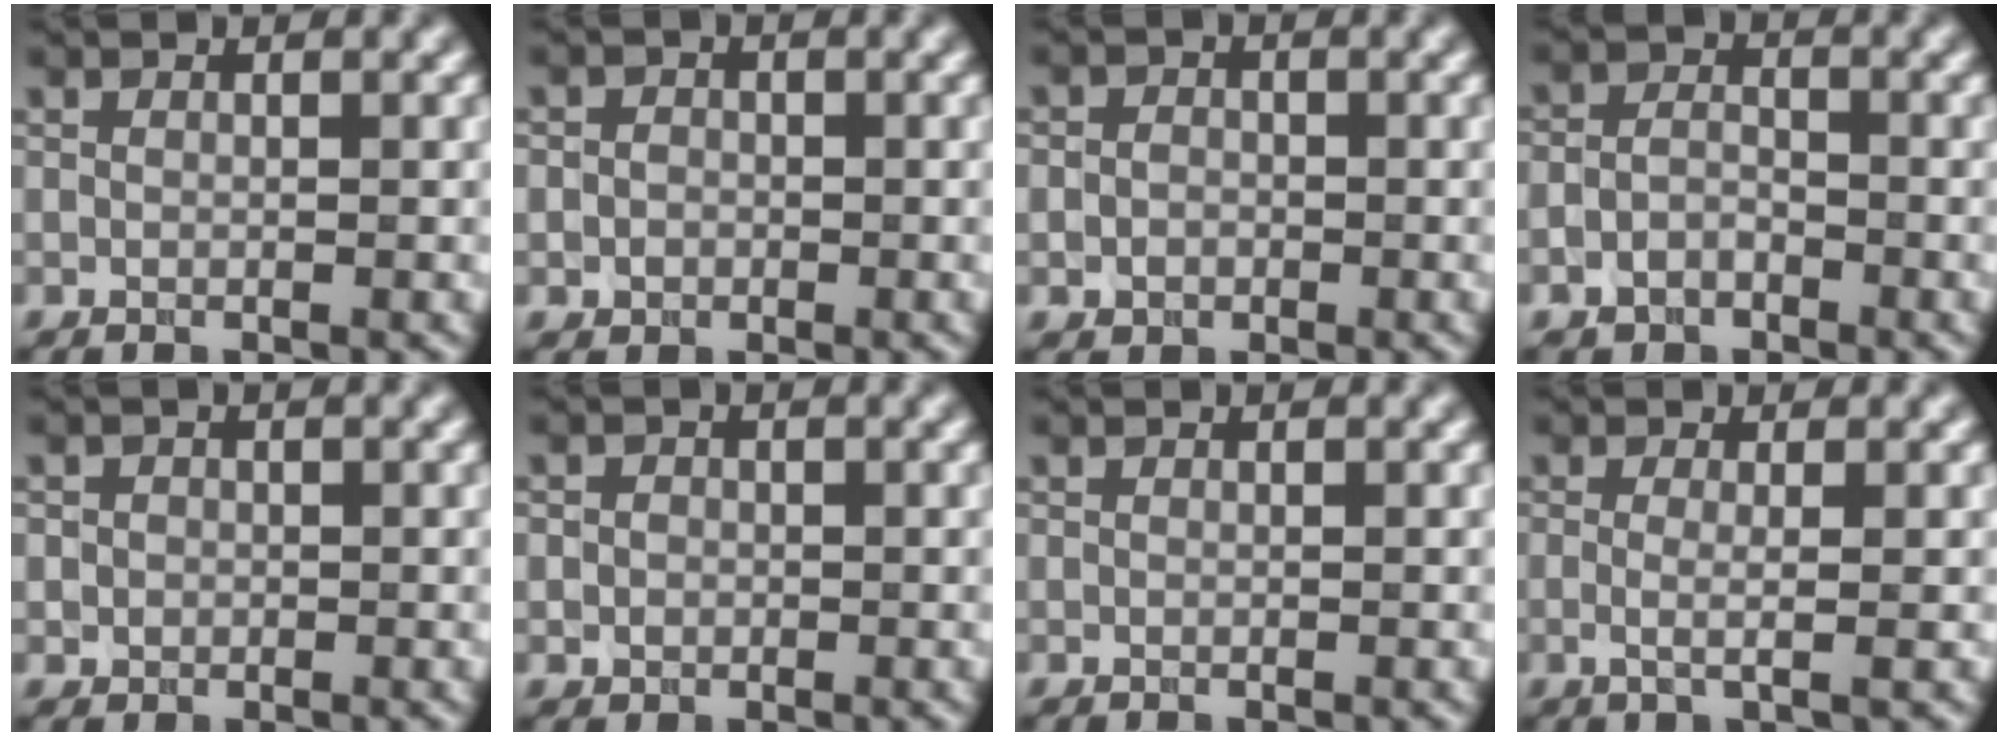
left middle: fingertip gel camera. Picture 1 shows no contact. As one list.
[{"total": 1.7, "force": [-0.2, 1.6, 0.5], "torque": [0.013, 0.002, -0.013]}, {"total": 2.0, "force": [-0.3, 1.8, 0.8], "torque": [0.010, 0.003, -0.015]}, {"total": 2.1, "force": [-1.1, 1.4, 0.9], "torque": [-0.018, 0.002, -0.026]}, {"total": 1.1, "force": [0.0, 1.1, 0.2], "torque": [0.010, -0.003, -0.001]}, {"total": 1.4, "force": [0.0, 1.3, 0.4], "torque": [0.008, 0.000, -0.006]}, {"total": 0.0}, {"total": 2.1, "force": [-0.1, 0.6, 2.0], "torque": [-0.033, -0.006, -0.009]}]